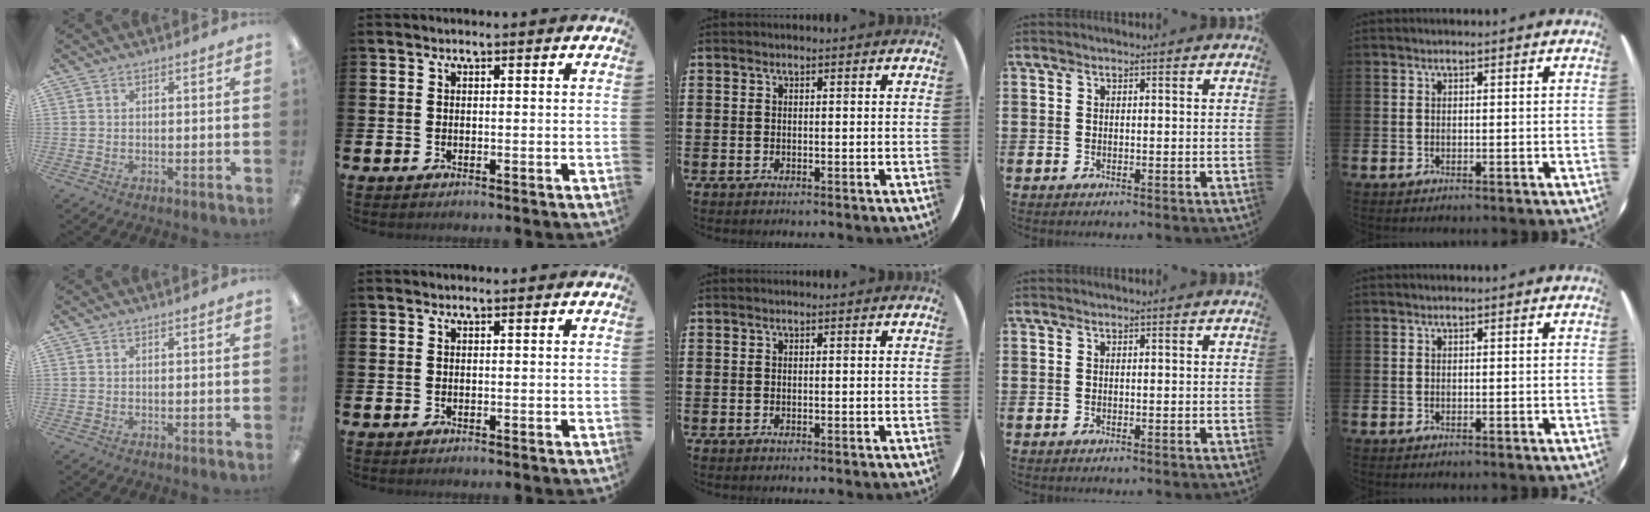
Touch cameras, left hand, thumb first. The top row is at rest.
{}